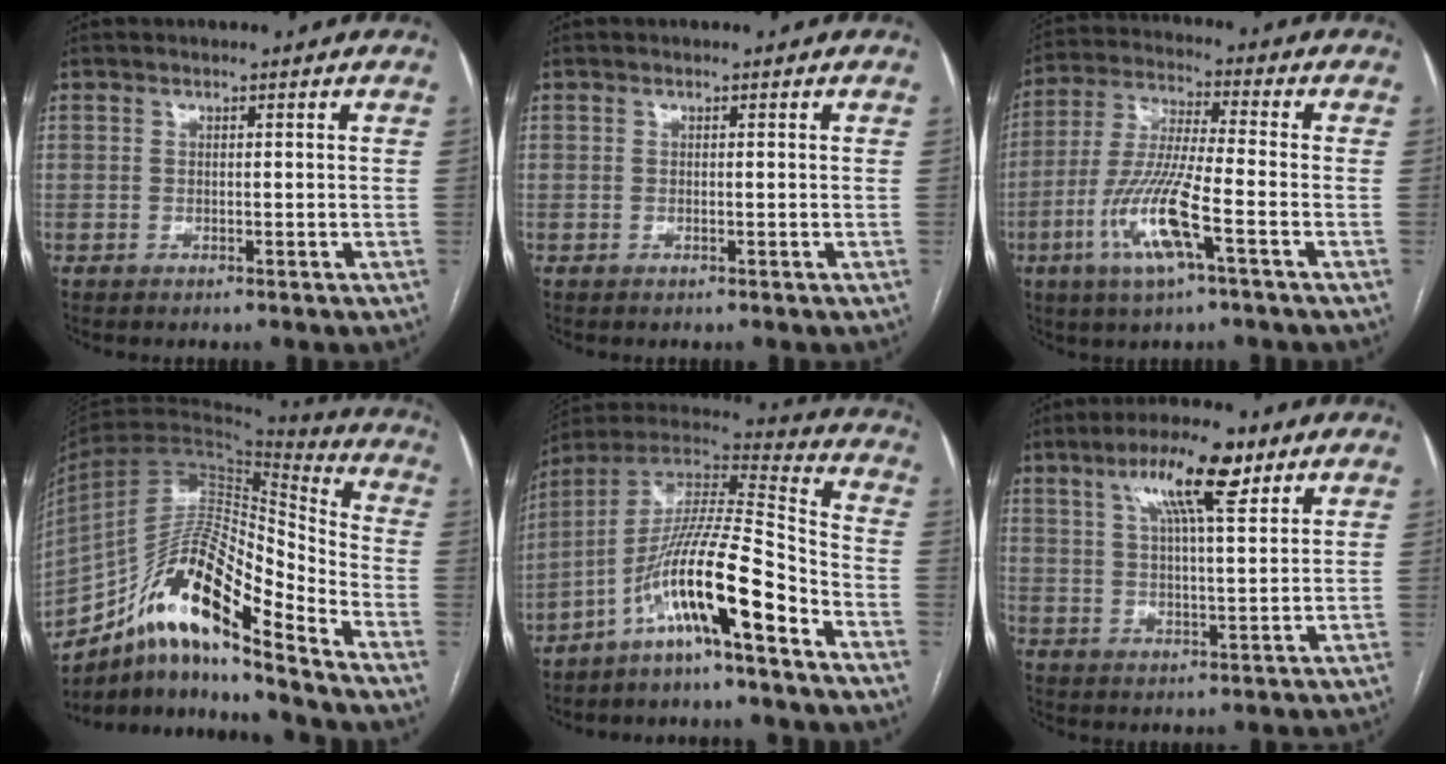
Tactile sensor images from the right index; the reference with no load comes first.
{"total": 0.0}
{"total": 12.1, "force": [-4.7, 1.0, 11.1], "torque": [-0.233, -0.010, -0.093]}
{"total": 19.1, "force": [-12.6, 3.0, 14.0], "torque": [-0.259, 0.014, -0.223]}
{"total": 15.4, "force": [-8.3, 0.5, 13.0], "torque": [-0.242, 0.010, -0.152]}
{"total": 10.5, "force": [5.8, 2.1, 8.5], "torque": [-0.151, 0.014, 0.095]}